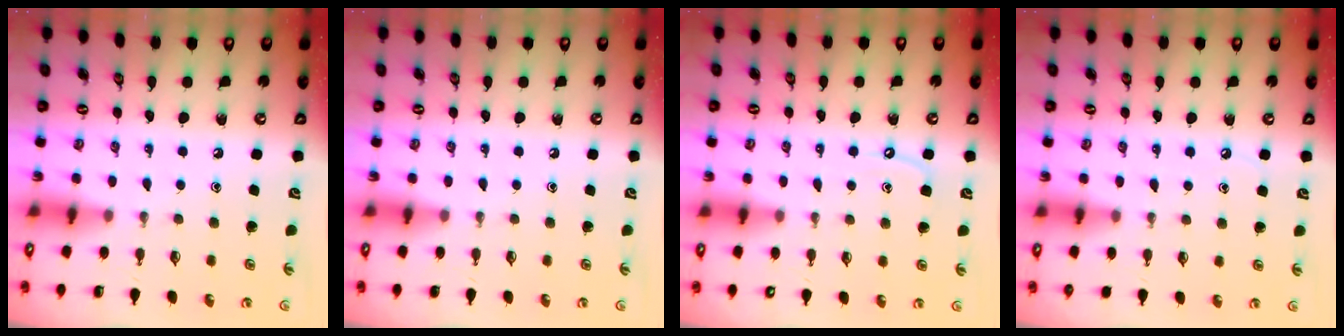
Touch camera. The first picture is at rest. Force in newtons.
{"total": 0.0}
{"total": 6.0, "press": 5.9, "slide": 0.8}
{"total": 5.3, "press": 5.2, "slide": 0.7}